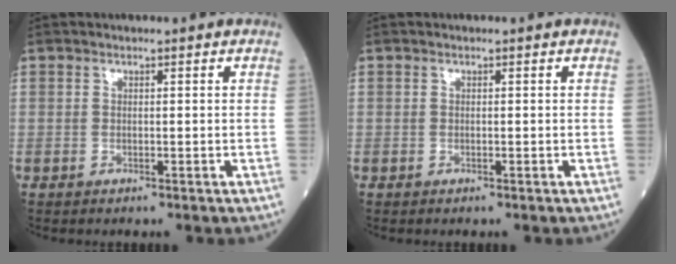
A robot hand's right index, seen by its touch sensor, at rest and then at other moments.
{"total": 0.0}